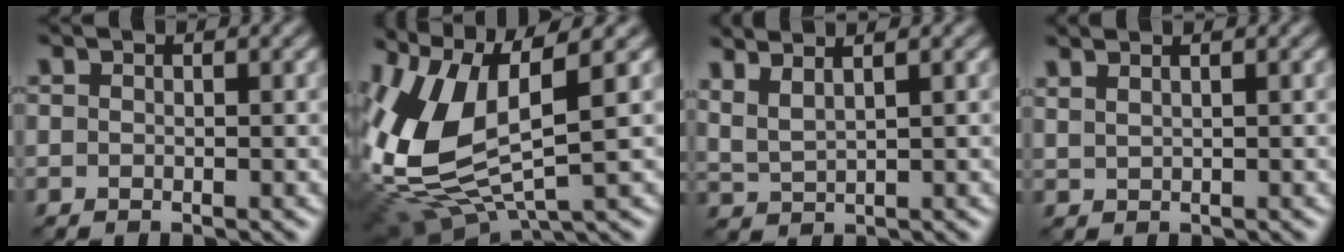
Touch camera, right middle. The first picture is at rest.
{"total": 9.7, "force": [1.6, 4.1, 8.6], "torque": [-0.205, -0.005, 0.038]}
{"total": 3.0, "force": [2.4, 0.6, 1.8], "torque": [-0.044, 0.022, 0.045]}
{"total": 1.0, "force": [0.9, 0.1, 0.5], "torque": [-0.013, 0.008, 0.028]}